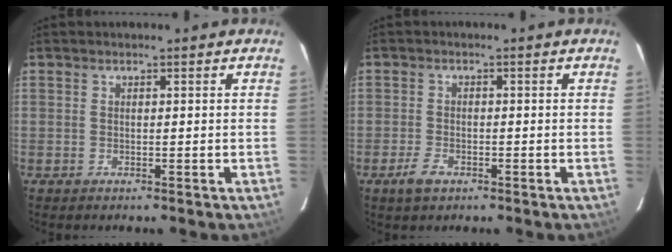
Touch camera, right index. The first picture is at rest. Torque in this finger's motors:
{"motor_torque": [-0.17, -0.18, -0.39, -0.21]}